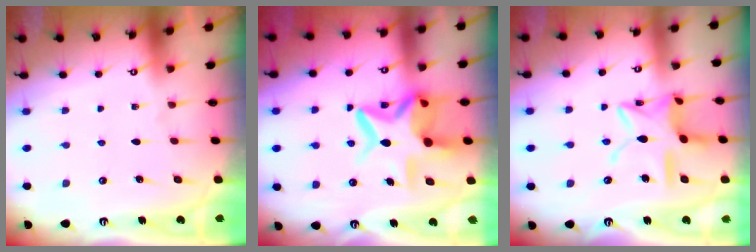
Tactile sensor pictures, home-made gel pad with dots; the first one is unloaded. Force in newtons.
{"total": 14.0, "press": 14.0, "slide": 1.2}
{"total": 12.8, "press": 12.7, "slide": 1.0}